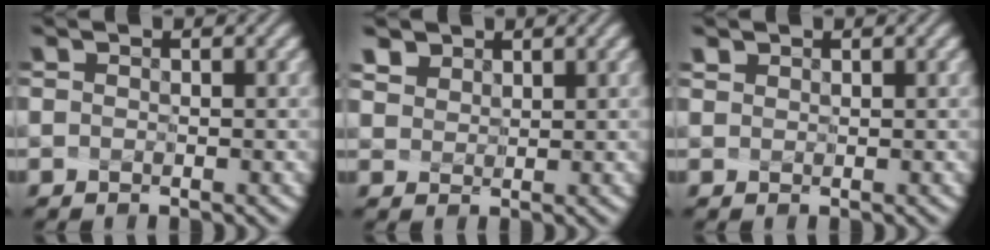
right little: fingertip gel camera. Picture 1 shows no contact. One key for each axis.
{"total": 3.2, "fx": 2.4, "fy": 2.0, "fz": 0.8, "tx": -0.050, "ty": 0.004, "tz": 0.055}
{"total": 0.7, "fx": 0.6, "fy": 0.3, "fz": 0.0, "tx": -0.007, "ty": 0.012, "tz": 0.011}